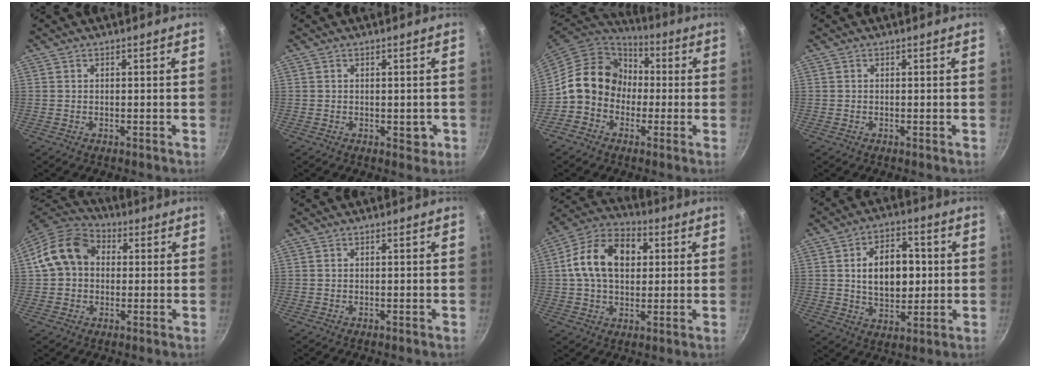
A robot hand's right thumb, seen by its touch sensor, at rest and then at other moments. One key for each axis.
{"total": 2.3, "fx": -0.4, "fy": 1.6, "fz": 1.6, "tx": -0.009, "ty": 0.004, "tz": -0.002}
{"total": 13.9, "fx": -0.5, "fy": 11.9, "fz": 7.0, "tx": -0.077, "ty": 0.040, "tz": -0.028}
{"total": 0.0}
{"total": 12.3, "fx": 1.7, "fy": 9.8, "fz": 7.3, "tx": -0.101, "ty": 0.026, "tz": 0.012}
{"total": 0.0}
{"total": 15.1, "fx": 2.7, "fy": 10.4, "fz": 10.6, "tx": -0.158, "ty": 0.020, "tz": 0.029}
{"total": 12.6, "fx": 1.3, "fy": 8.2, "fz": 9.5, "tx": -0.115, "ty": 0.004, "tz": 0.021}